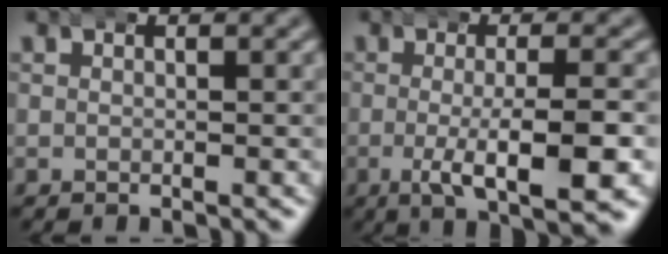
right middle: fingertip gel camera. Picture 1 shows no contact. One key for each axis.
{"total": 7.1, "fx": -1.6, "fy": 1.8, "fz": 6.6, "tx": -0.113, "ty": -0.014, "tz": -0.018}